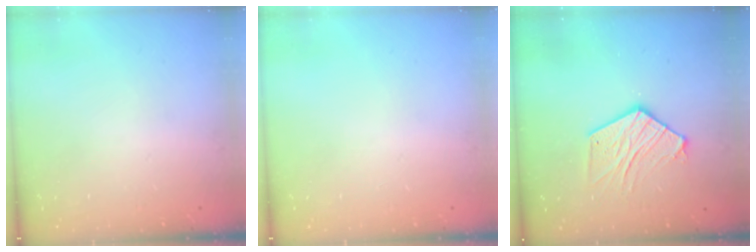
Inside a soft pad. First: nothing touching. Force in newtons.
{"total": 0.0}
{"total": 11.4, "press": 11.4, "slide": 0.8}